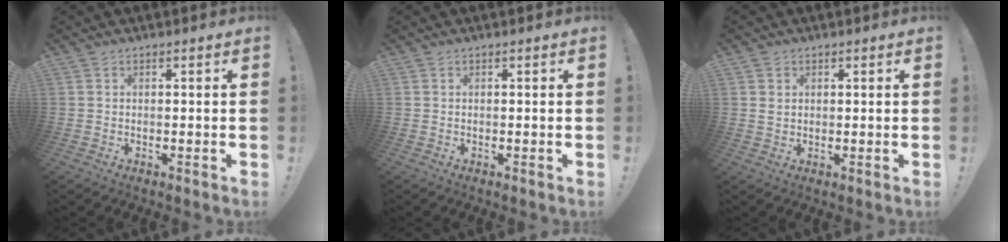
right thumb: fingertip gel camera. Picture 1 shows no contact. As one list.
[{"total": 0.0}, {"total": 1.8, "force": [0.8, 1.6, 0.3], "torque": [0.001, -0.001, 0.014]}]